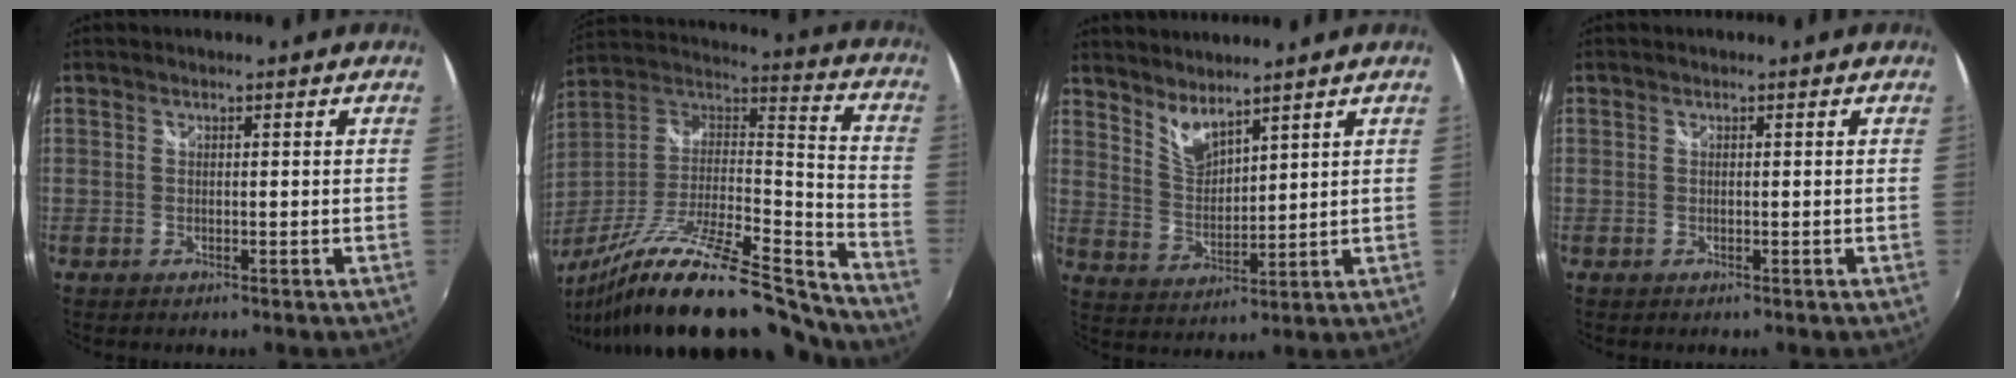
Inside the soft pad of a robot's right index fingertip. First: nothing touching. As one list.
[{"total": 28.0, "force": [-21.4, 5.8, 17.1], "torque": [-0.278, -0.034, -0.348]}, {"total": 6.0, "force": [5.2, 1.4, 2.7], "torque": [-0.046, -0.006, 0.102]}, {"total": 0.0}]